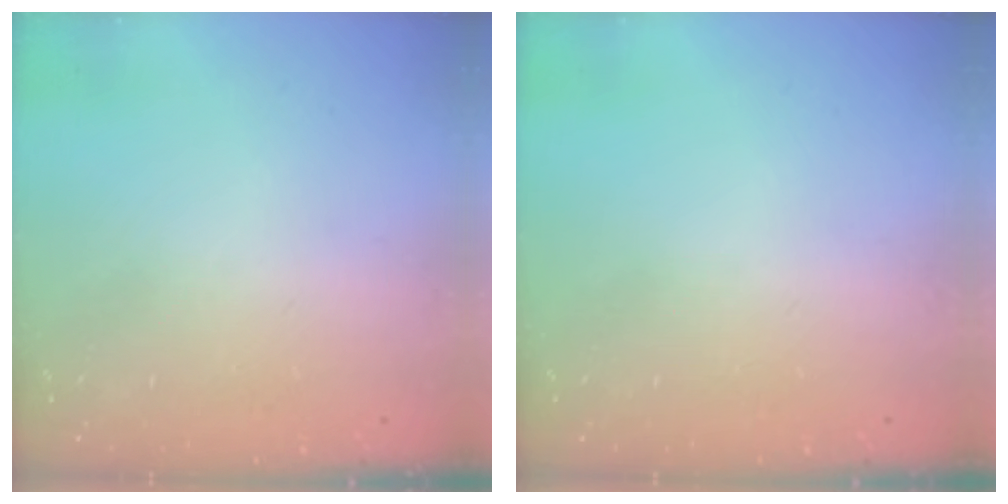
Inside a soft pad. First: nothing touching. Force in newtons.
{"total": 0.0}